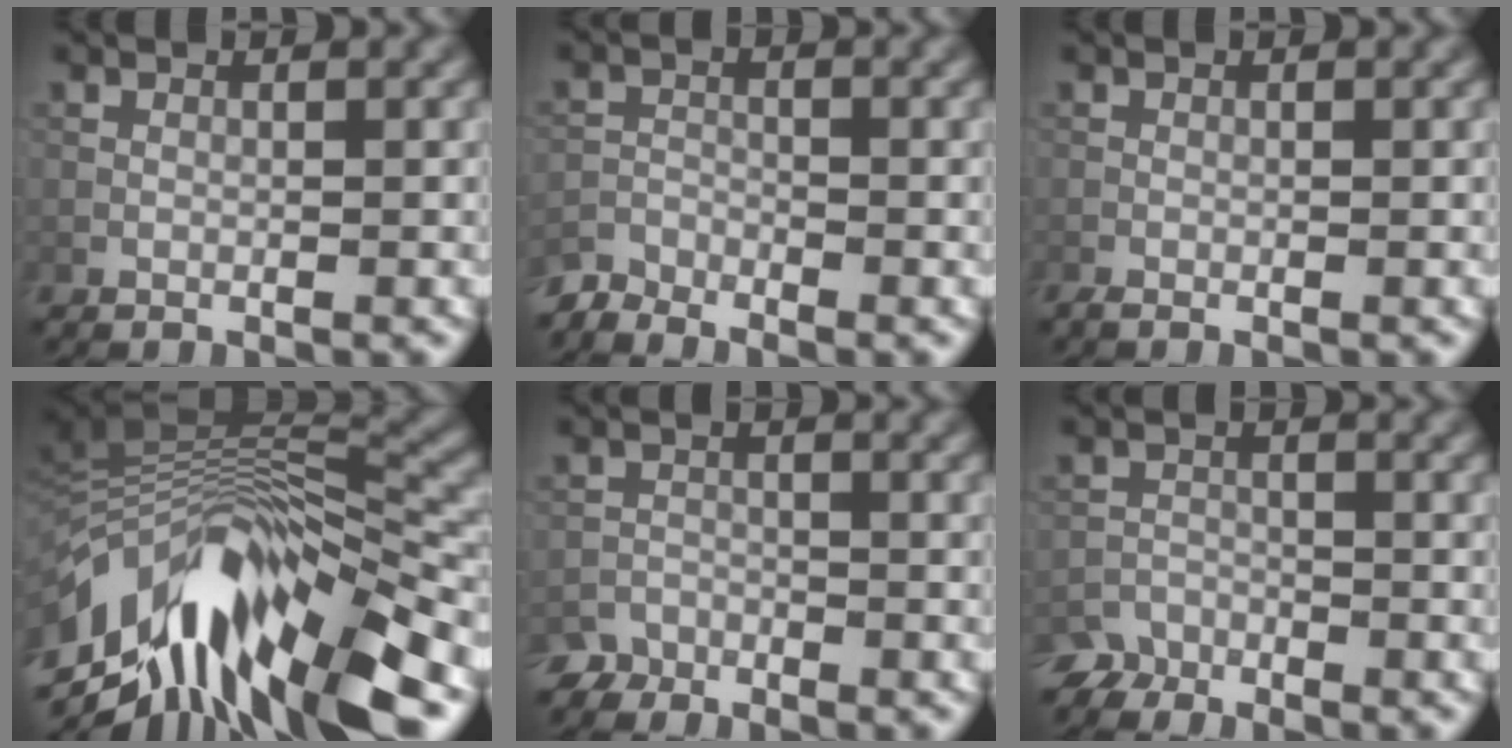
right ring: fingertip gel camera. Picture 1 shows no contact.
{"total": 2.6, "force": [-2.6, 0.4, 0.2], "torque": [-0.008, -0.007, -0.060]}
{"total": 0.5, "force": [-0.5, 0.1, 0.2], "torque": [-0.003, -0.001, -0.010]}
{"total": 14.8, "force": [-6.8, 5.3, 12.0], "torque": [-0.228, 0.007, -0.114]}
{"total": 2.6, "force": [-2.4, 1.0, 0.0], "torque": [-0.001, -0.002, -0.042]}
{"total": 3.0, "force": [-2.7, 1.1, 0.1], "torque": [-0.002, -0.004, -0.050]}